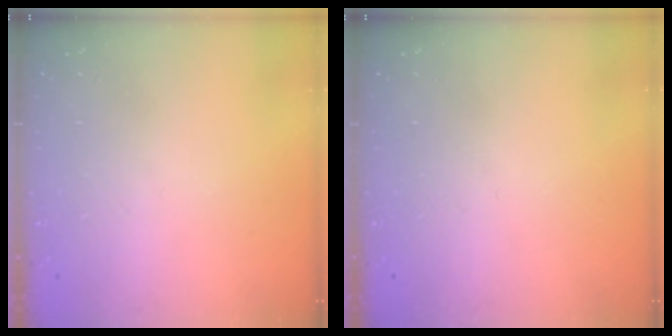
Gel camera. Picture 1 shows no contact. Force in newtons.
{"total": 0.0}